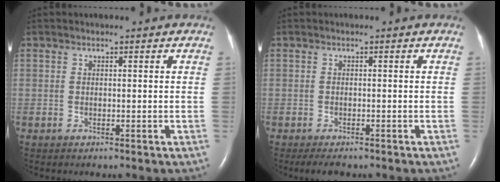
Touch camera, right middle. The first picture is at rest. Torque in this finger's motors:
{"motor_torque": [0.26, -0.21, -0.01, 0.00]}